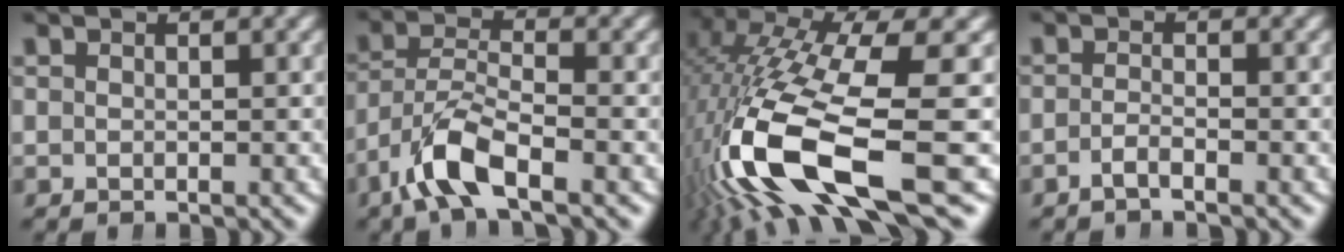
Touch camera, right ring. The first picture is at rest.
{"total": 4.9, "force": [-1.8, 2.5, 3.8], "torque": [-0.089, -0.026, -0.022]}
{"total": 12.2, "force": [-2.9, 6.0, 10.2], "torque": [-0.236, -0.049, -0.018]}
{"total": 1.6, "force": [-1.5, 0.1, 0.7], "torque": [-0.016, -0.006, -0.027]}